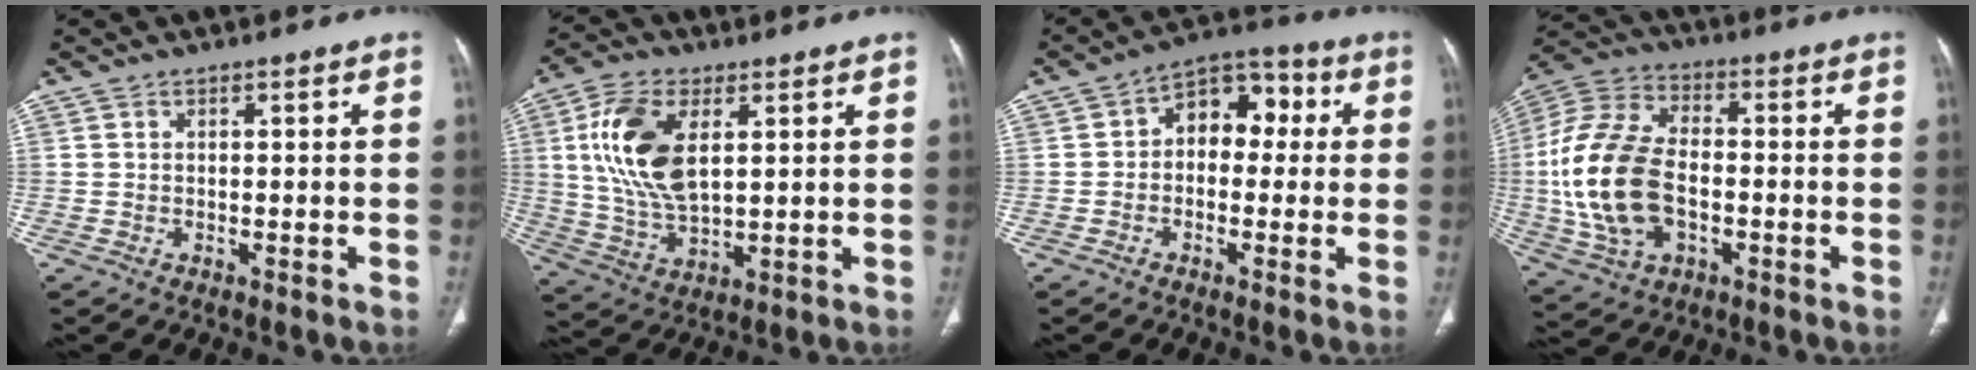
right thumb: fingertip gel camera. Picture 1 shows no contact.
{"total": 14.8, "force": [3.8, 7.8, 11.9], "torque": [-0.239, -0.011, 0.079]}
{"total": 9.6, "force": [1.0, 6.6, 6.9], "torque": [-0.055, 0.034, 0.000]}
{"total": 19.9, "force": [-2.2, 12.4, 15.4], "torque": [-0.324, 0.015, -0.037]}